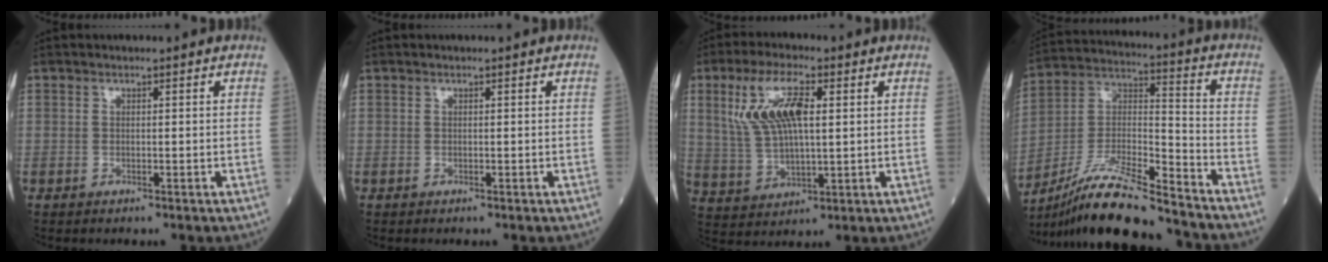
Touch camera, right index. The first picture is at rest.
{"total": 0.0}
{"total": 10.4, "force": [3.2, 3.1, 9.4], "torque": [-0.208, 0.015, 0.070]}
{"total": 18.2, "force": [-15.9, 1.3, 8.7], "torque": [-0.189, -0.003, -0.292]}